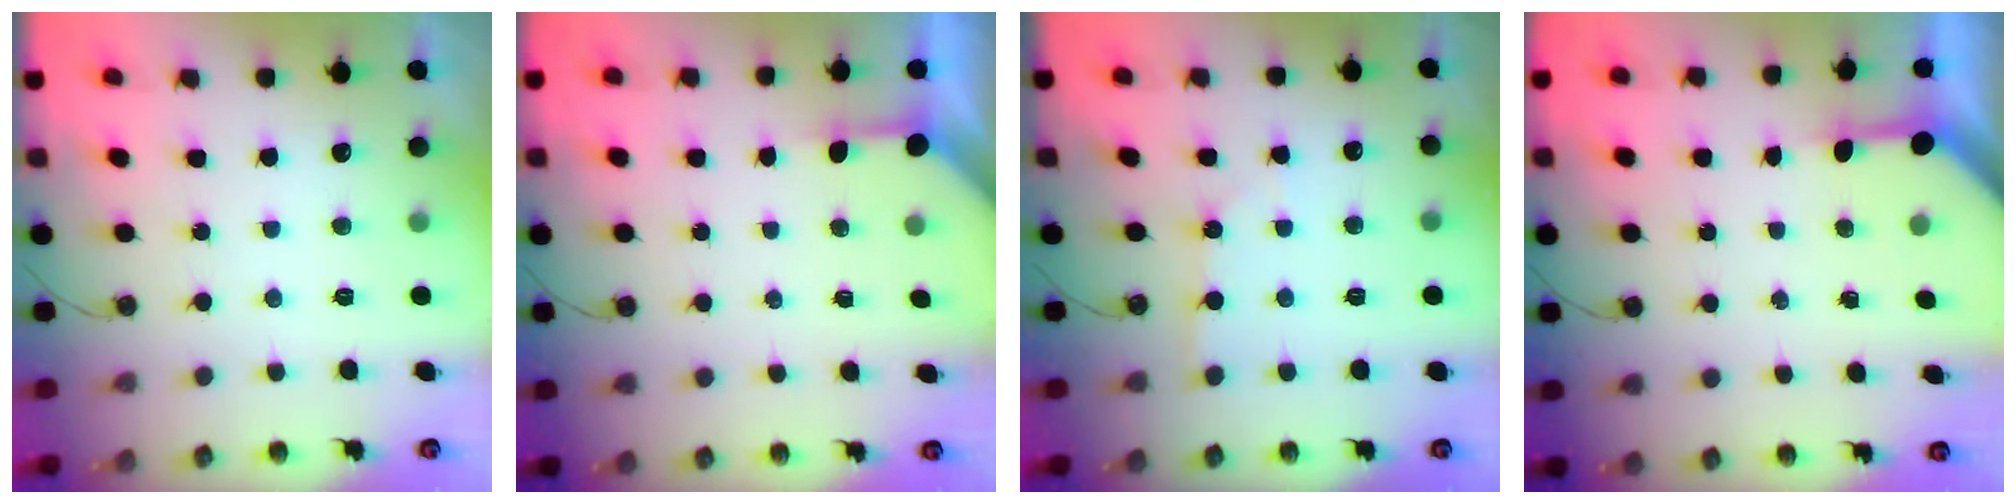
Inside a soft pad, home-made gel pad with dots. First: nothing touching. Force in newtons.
{"total": 2.6, "press": 2.5, "slide": 0.3}
{"total": 1.8, "press": 1.7, "slide": 0.3}
{"total": 3.4, "press": 3.4, "slide": 0.4}